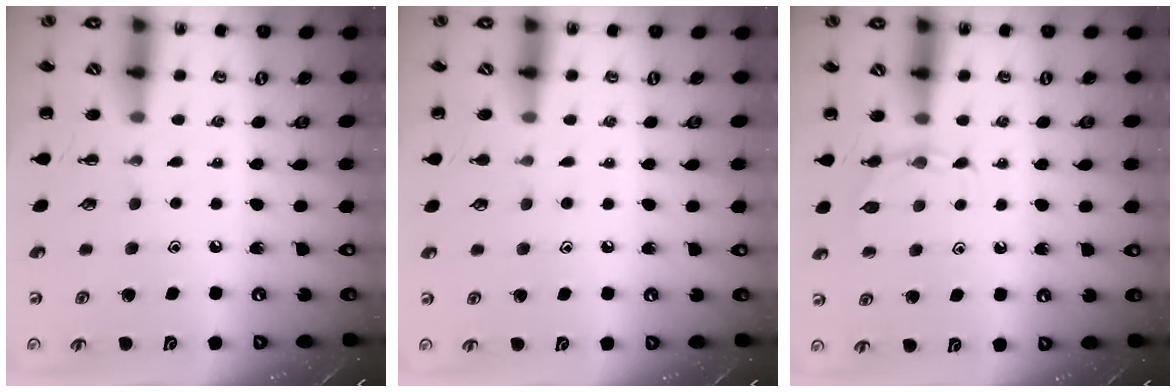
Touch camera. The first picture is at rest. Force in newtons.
{"total": 4.7, "press": 4.5, "slide": 1.4}
{"total": 4.8, "press": 4.6, "slide": 1.3}